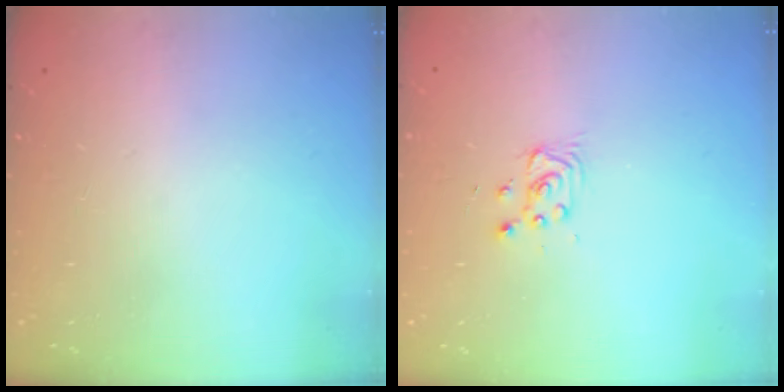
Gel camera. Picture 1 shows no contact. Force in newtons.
{"total": 2.8, "press": 2.8, "slide": 0.4}